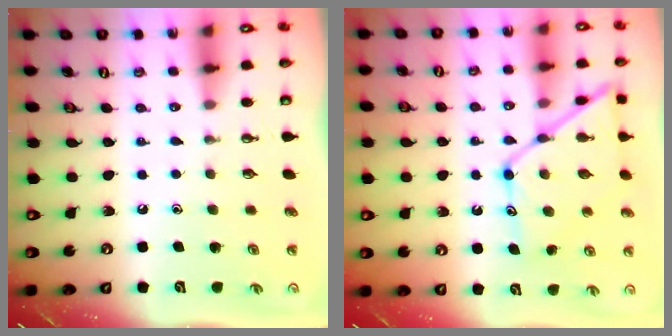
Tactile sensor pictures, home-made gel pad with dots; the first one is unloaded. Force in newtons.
{"total": 15.4, "press": 15.3, "slide": 1.3}